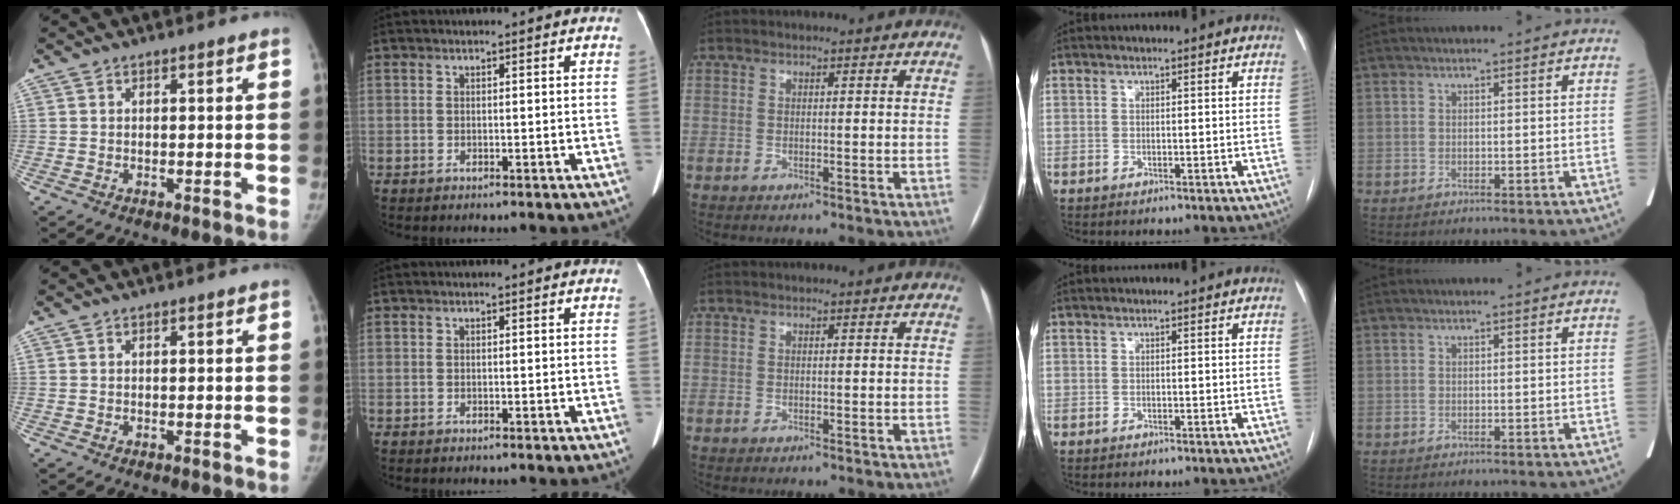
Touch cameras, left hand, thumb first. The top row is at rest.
{}